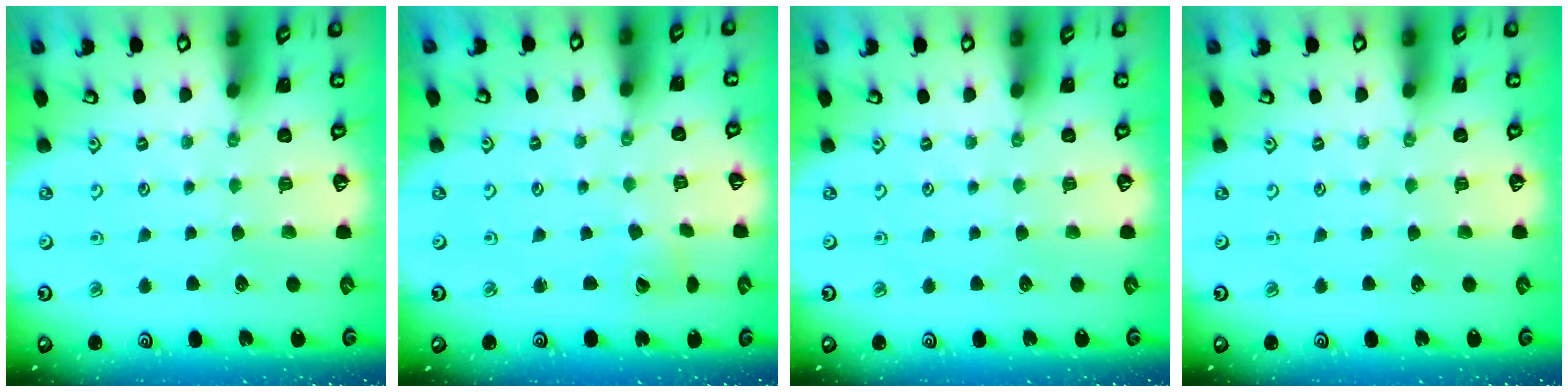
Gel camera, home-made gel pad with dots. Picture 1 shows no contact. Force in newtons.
{"total": 2.7, "press": 2.7, "slide": 0.3}
{"total": 0.0}
{"total": 0.0}